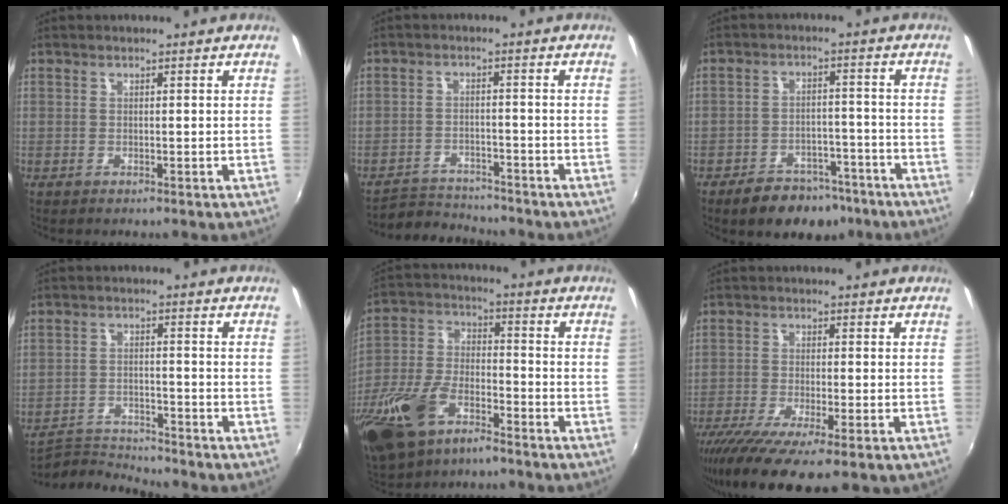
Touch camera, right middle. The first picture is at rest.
{"total": 6.6, "force": [-6.5, 1.2, 0.0], "torque": [-0.022, 0.008, -0.115]}
{"total": 10.5, "force": [-7.7, 5.8, 4.3], "torque": [-0.094, 0.013, -0.100]}
{"total": 6.6, "force": [-6.6, 0.4, -0.1], "torque": [-0.023, 0.008, -0.125]}
{"total": 18.3, "force": [-10.7, 8.7, 12.0], "torque": [-0.274, -0.029, -0.199]}
{"total": 13.6, "force": [-8.8, 3.1, 9.8], "torque": [-0.195, -0.055, -0.145]}